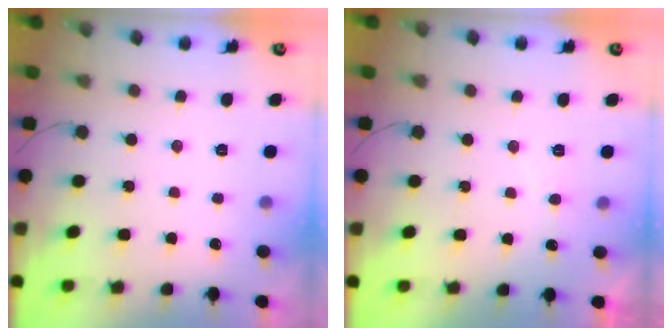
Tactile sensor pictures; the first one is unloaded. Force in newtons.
{"total": 4.6, "press": 4.6, "slide": 0.2}